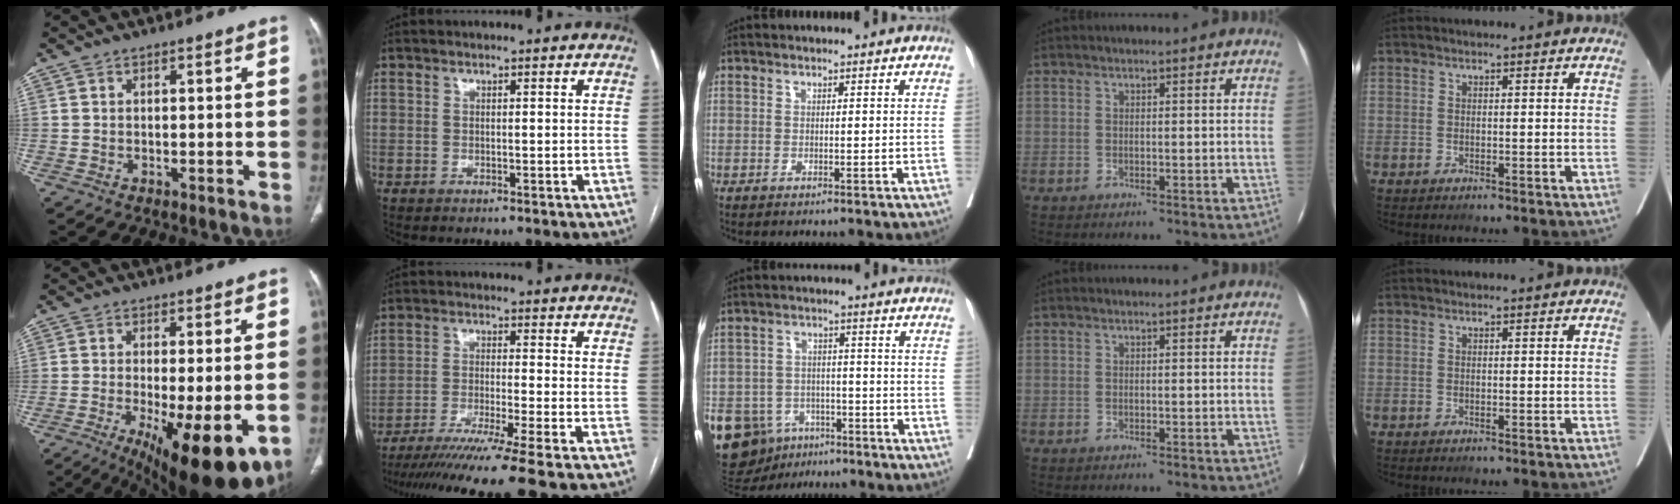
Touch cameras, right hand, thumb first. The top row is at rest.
{"thumb": {"total": 16.6, "force": [-6.0, 4.7, 14.7], "torque": [-0.196, -0.025, -0.078]}, "index": {"total": 15.3, "force": [-12.7, -2.6, 8.2], "torque": [-0.123, -0.048, -0.200]}, "middle": {"total": 17.3, "force": [-9.1, 13.1, 6.9], "torque": [-0.180, 0.014, -0.127]}}